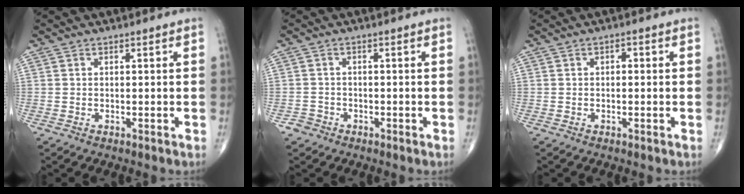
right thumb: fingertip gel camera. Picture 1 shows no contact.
{"total": 1.8, "force": [-1.2, 1.3, -0.2], "torque": [0.010, 0.008, -0.026]}
{"total": 1.4, "force": [0.2, 0.7, 1.1], "torque": [-0.016, 0.006, 0.001]}